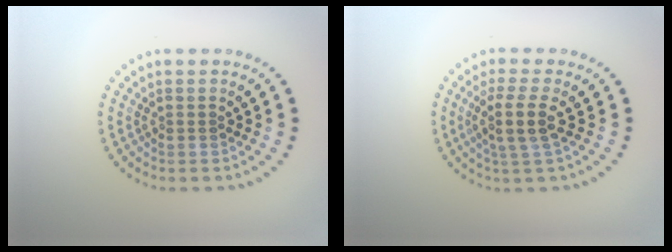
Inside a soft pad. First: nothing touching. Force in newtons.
{"total": 2.8, "press": 2.3, "slide": 1.6}